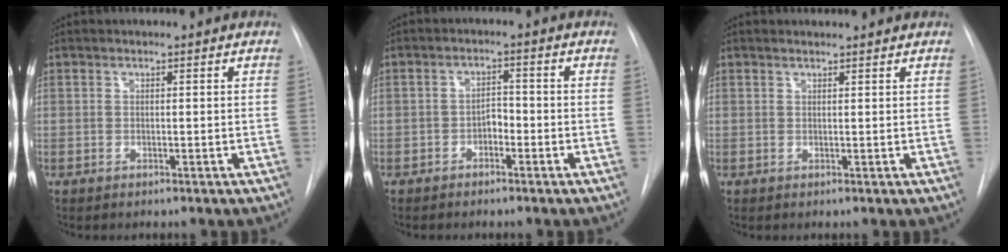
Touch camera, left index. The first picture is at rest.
{"total": 2.3, "force": [-1.2, 1.3, 1.5], "torque": [-0.017, 0.008, -0.023]}
{"total": 2.3, "force": [2.2, 0.3, 0.3], "torque": [-0.012, 0.014, 0.030]}